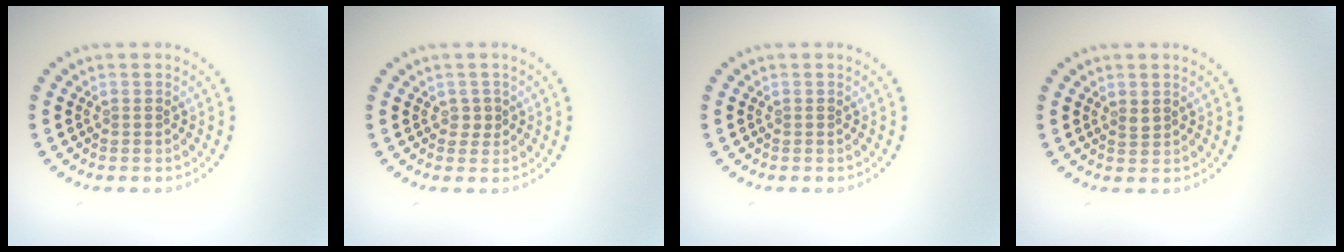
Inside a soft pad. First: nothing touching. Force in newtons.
{"total": 0.9, "press": 0.8, "slide": 0.3}
{"total": 0.0}
{"total": 0.7, "press": 0.6, "slide": 0.3}